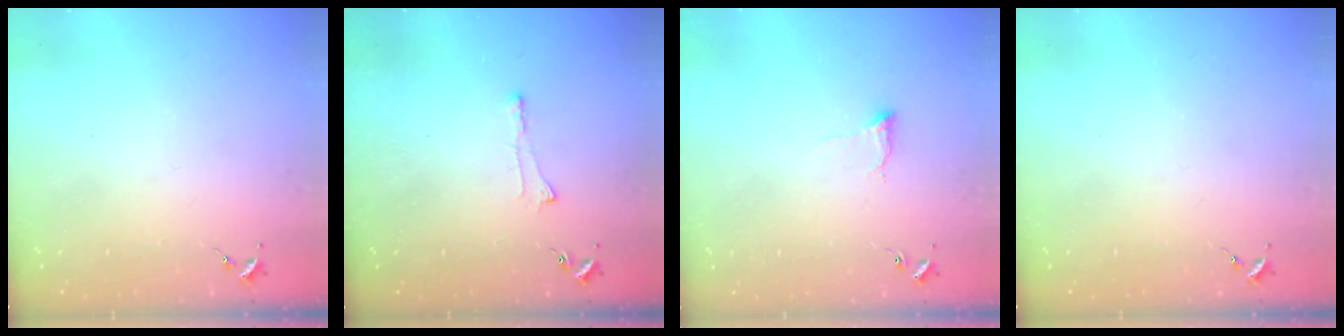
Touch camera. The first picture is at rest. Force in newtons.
{"total": 4.3, "press": 4.3, "slide": 0.5}
{"total": 5.6, "press": 5.6, "slide": 0.2}
{"total": 0.0}